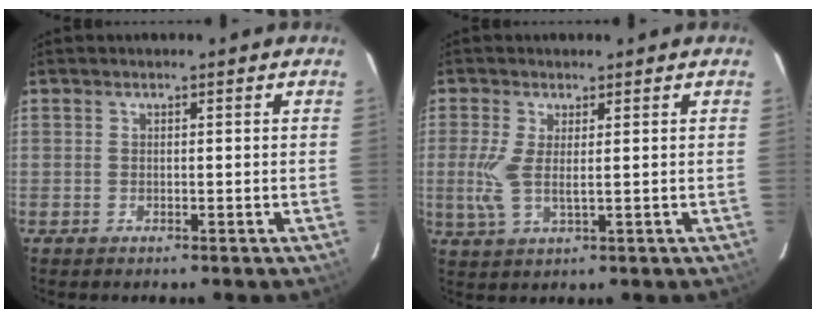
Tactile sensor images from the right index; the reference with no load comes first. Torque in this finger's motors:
{"motor_torque": [0.02, 0.14, -0.01, 0.06]}